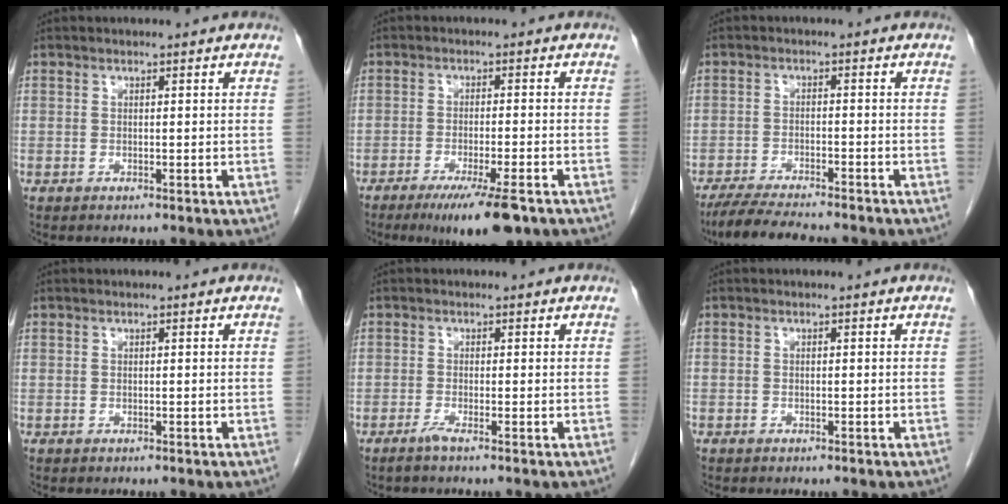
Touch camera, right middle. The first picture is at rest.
{"total": 9.3, "force": [-6.2, 0.8, 6.8], "torque": [-0.102, -0.020, -0.093]}
{"total": 9.3, "force": [-8.3, 0.7, 4.2], "torque": [-0.064, -0.022, -0.135]}
{"total": 0.0}
{"total": 1.3, "force": [-1.0, -0.4, 0.8], "torque": [-0.018, -0.002, -0.023]}
{"total": 0.6, "force": [-0.5, 0.4, 0.1], "torque": [-0.007, 0.003, -0.010]}